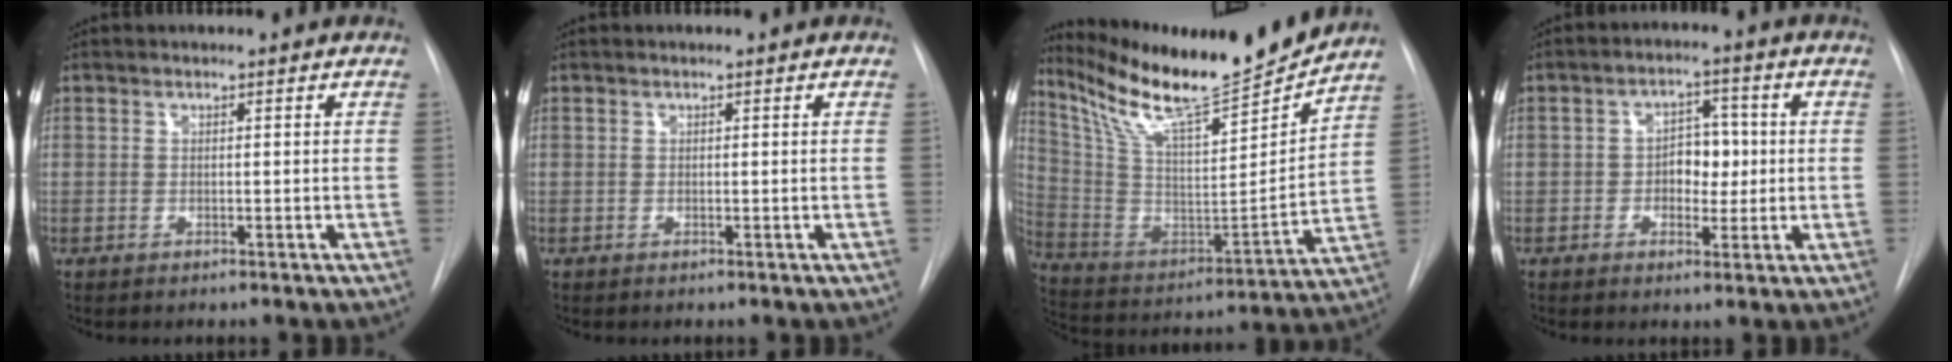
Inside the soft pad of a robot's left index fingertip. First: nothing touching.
{"total": 0.0}
{"total": 20.9, "force": [18.7, 0.9, 9.4], "torque": [-0.181, -0.047, 0.311]}
{"total": 5.3, "force": [-0.9, 3.5, 3.8], "torque": [-0.050, 0.009, -0.016]}